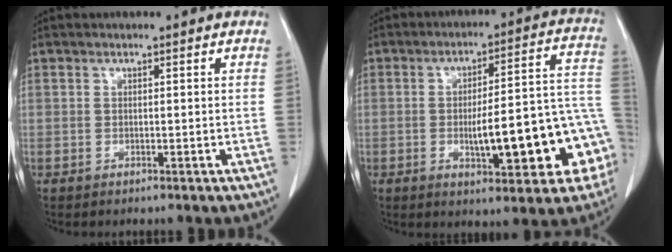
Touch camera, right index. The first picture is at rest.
{"total": 17.2, "force": [-4.4, 3.7, 16.2], "torque": [-0.165, 0.041, -0.048]}